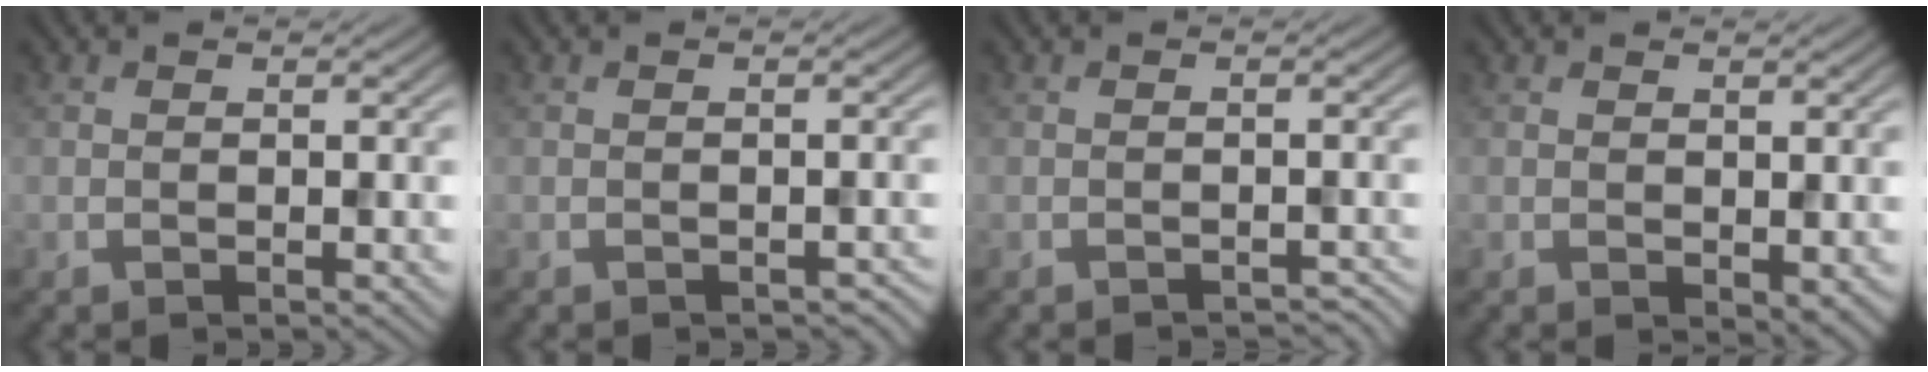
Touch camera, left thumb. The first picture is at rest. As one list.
[{"total": 0.9, "force": [-0.8, 0.3, 0.4], "torque": [-0.005, -0.004, -0.009]}, {"total": 1.5, "force": [-1.5, 0.2, 0.4], "torque": [0.001, -0.001, -0.019]}, {"total": 1.4, "force": [0.1, 0.8, 1.2], "torque": [-0.018, -0.006, 0.005]}]